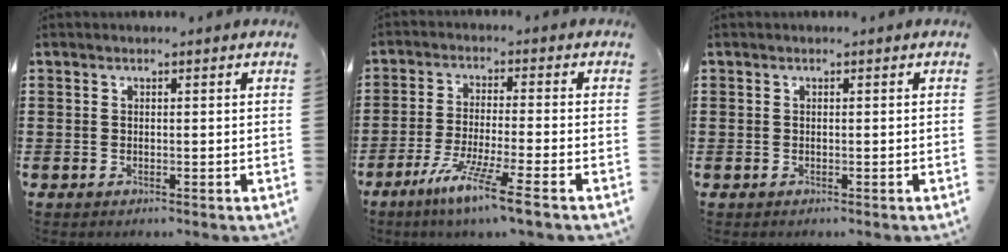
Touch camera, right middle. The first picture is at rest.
{"total": 7.4, "force": [-5.5, -0.5, 4.9], "torque": [-0.104, -0.017, -0.107]}
{"total": 0.0}